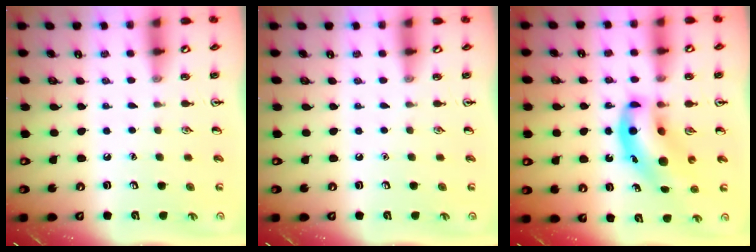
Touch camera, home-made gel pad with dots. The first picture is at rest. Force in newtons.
{"total": 0.0}
{"total": 10.7, "press": 10.4, "slide": 2.8}